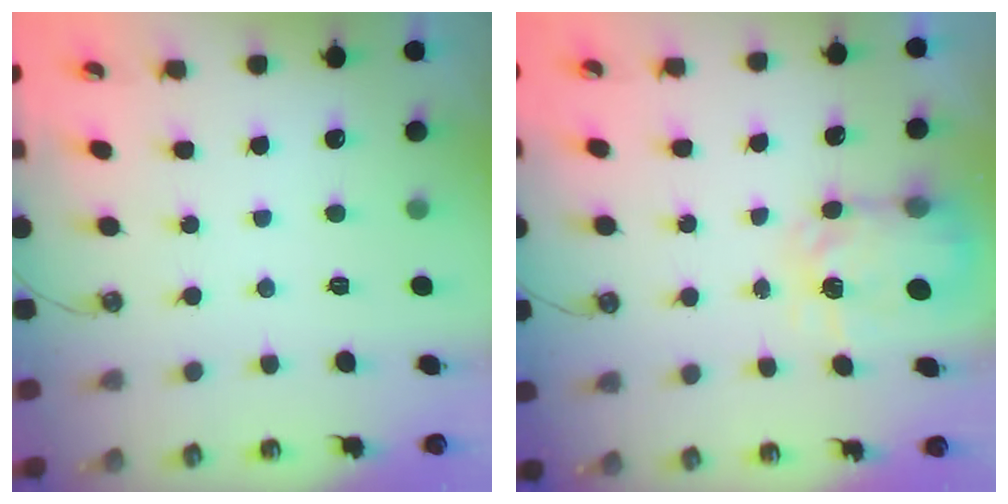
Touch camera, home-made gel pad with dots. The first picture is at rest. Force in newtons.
{"total": 5.2, "press": 5.2, "slide": 0.4}